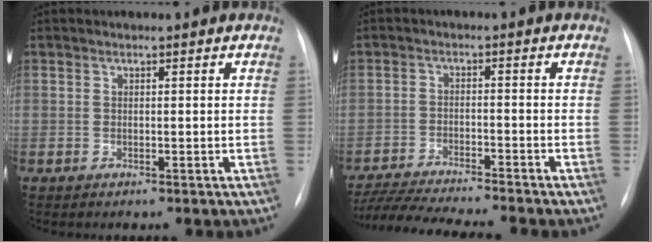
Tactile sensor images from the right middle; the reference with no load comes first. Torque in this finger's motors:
{"motor_torque": [1.03, -1.11, 0.15, 0.05]}